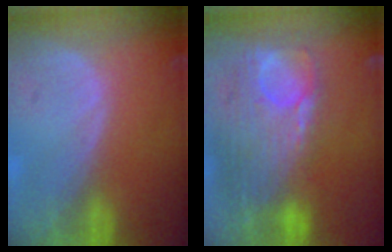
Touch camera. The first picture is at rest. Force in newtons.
{"total": 12.7, "press": 10.7, "slide": 6.7}